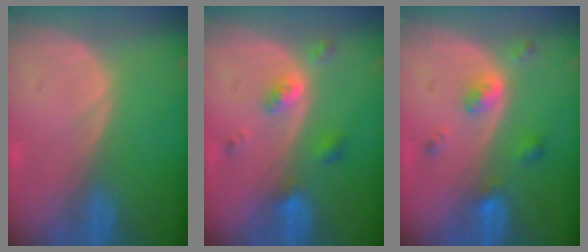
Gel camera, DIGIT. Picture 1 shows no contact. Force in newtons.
{"total": 4.3, "press": 4.0, "slide": 1.6}
{"total": 4.4, "press": 4.1, "slide": 1.7}